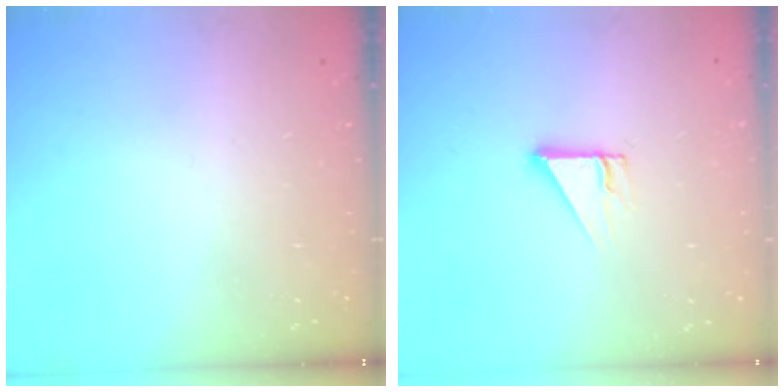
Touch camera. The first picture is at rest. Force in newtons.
{"total": 3.1, "press": 3.1, "slide": 0.1}